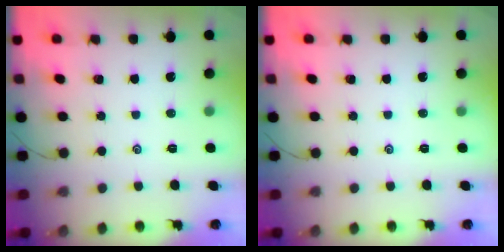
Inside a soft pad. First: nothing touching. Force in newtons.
{"total": 0.0}